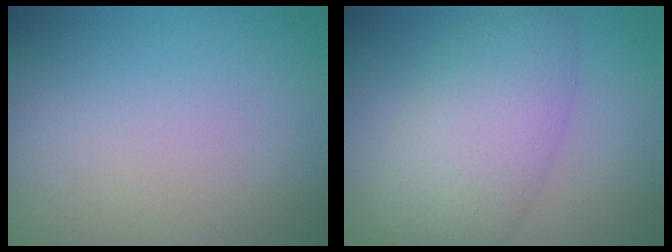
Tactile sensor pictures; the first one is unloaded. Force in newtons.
{"total": 6.6, "press": 6.6, "slide": 0.3}